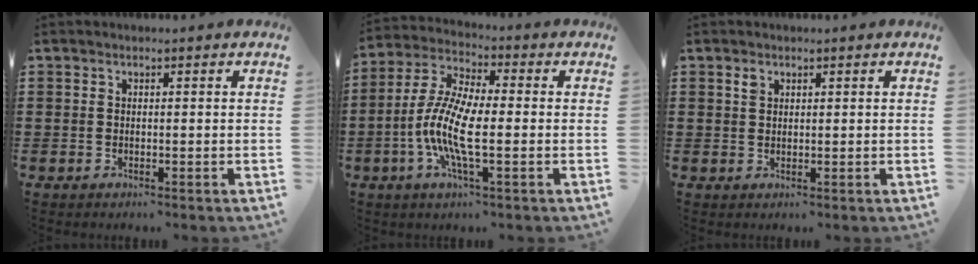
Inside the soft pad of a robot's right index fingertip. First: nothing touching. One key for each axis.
{"total": 10.1, "fx": -2.4, "fy": 2.8, "fz": 9.5, "tx": -0.222, "ty": -0.018, "tz": -0.055}
{"total": 1.1, "fx": 0.7, "fy": 0.7, "fz": 0.5, "tx": -0.014, "ty": 0.001, "tz": 0.013}